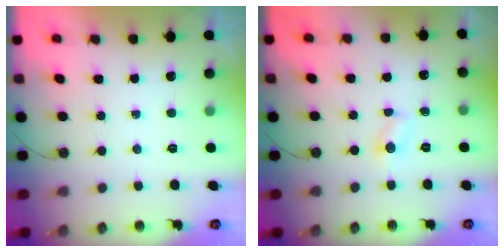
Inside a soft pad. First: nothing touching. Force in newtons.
{"total": 3.9, "press": 3.9, "slide": 0.3}